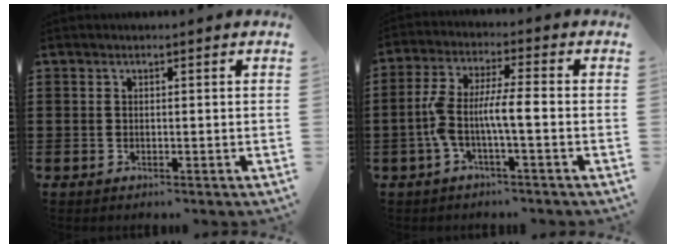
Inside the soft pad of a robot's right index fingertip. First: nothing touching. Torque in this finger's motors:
{"motor_torque": [1.09, -0.55, 0.38, 0.21]}